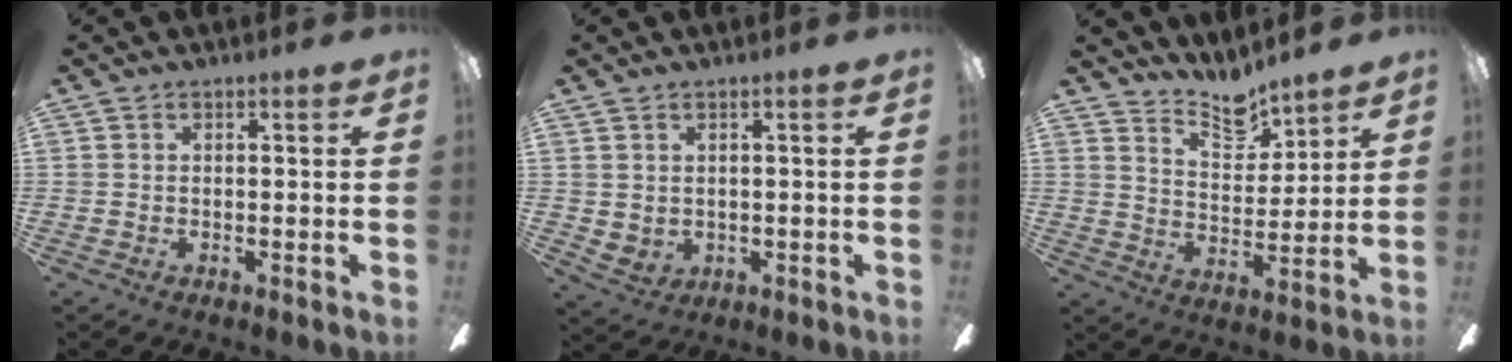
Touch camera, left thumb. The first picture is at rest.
{"total": 2.7, "force": [2.2, 1.5, 0.4], "torque": [-0.014, -0.012, 0.041]}
{"total": 10.0, "force": [8.8, 3.5, 3.4], "torque": [-0.048, -0.061, 0.158]}